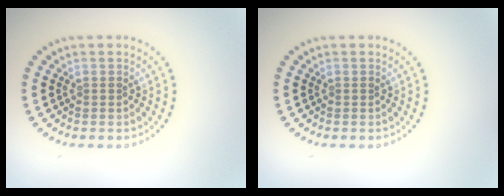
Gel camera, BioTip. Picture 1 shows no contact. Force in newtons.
{"total": 0.0}